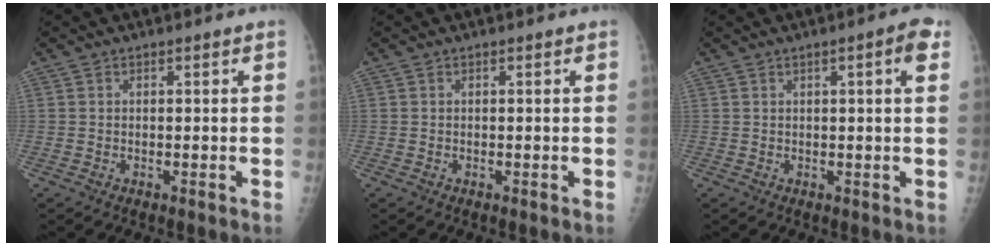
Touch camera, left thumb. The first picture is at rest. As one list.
[{"total": 0.0}, {"total": 4.0, "force": [1.5, 0.5, 3.7], "torque": [-0.049, 0.003, 0.018]}]